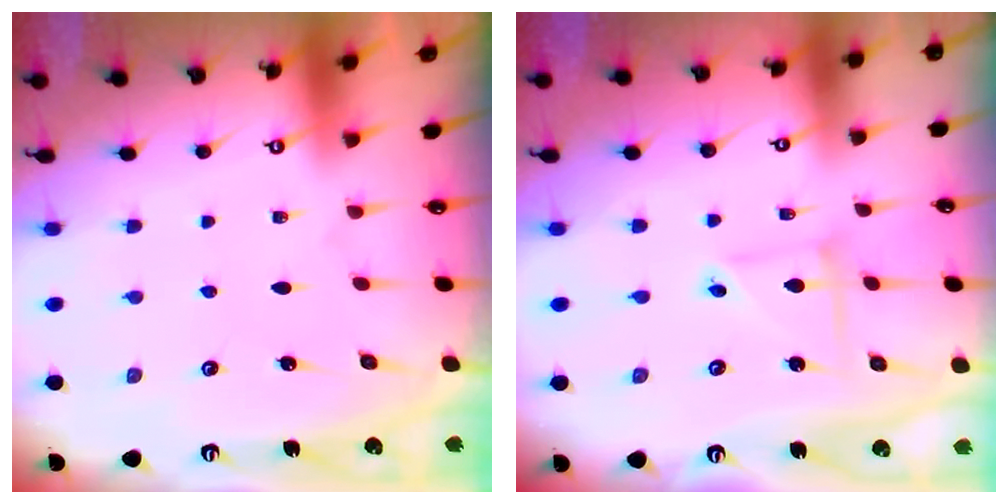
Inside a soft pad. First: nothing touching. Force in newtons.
{"total": 3.9, "press": 3.9, "slide": 0.4}